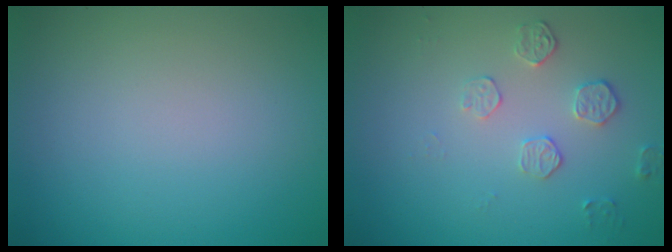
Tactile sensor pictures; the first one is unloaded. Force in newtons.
{"total": 1.8, "press": 1.2, "slide": 1.3}